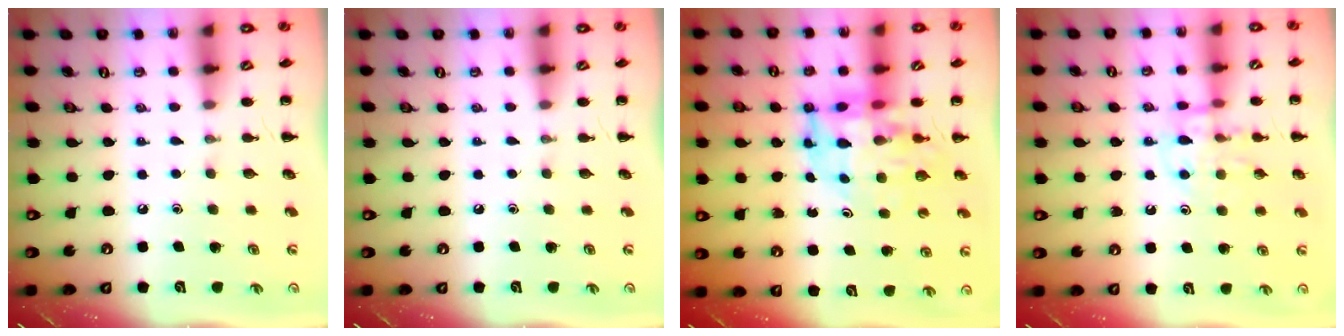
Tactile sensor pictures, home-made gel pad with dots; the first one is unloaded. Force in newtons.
{"total": 0.0}
{"total": 11.1, "press": 10.5, "slide": 3.6}
{"total": 12.7, "press": 12.6, "slide": 0.8}